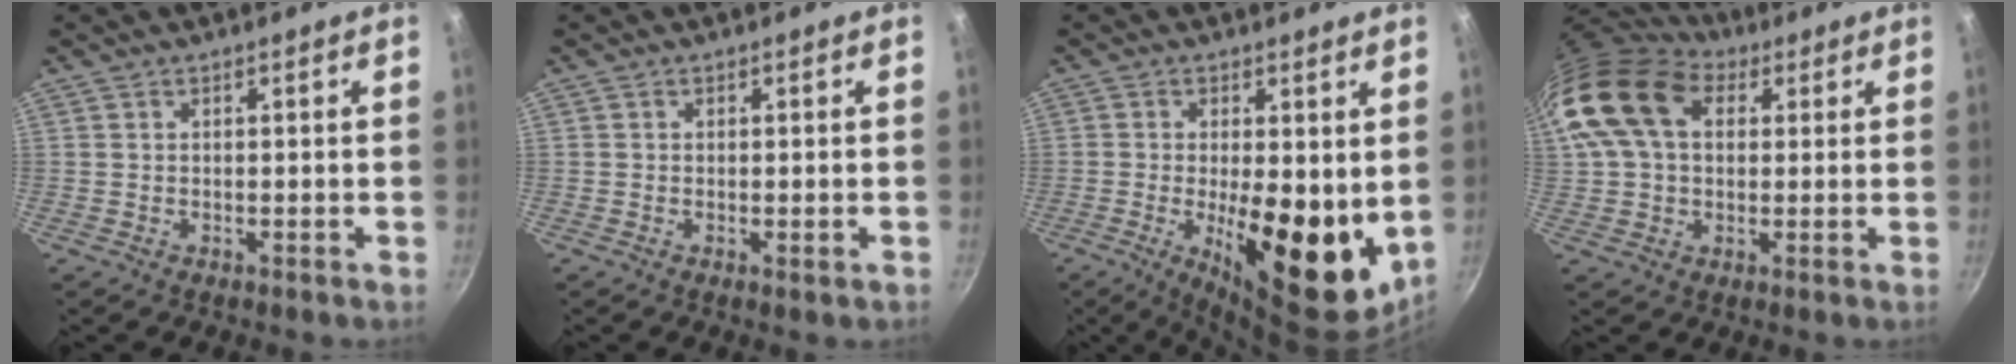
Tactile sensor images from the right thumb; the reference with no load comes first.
{"total": 0.7, "force": [-0.3, 0.1, 0.6], "torque": [-0.010, -0.003, -0.006]}
{"total": 16.2, "force": [-1.3, 6.3, 14.9], "torque": [-0.195, -0.023, -0.010]}
{"total": 17.2, "force": [4.7, 11.9, 11.5], "torque": [-0.213, 0.025, 0.073]}